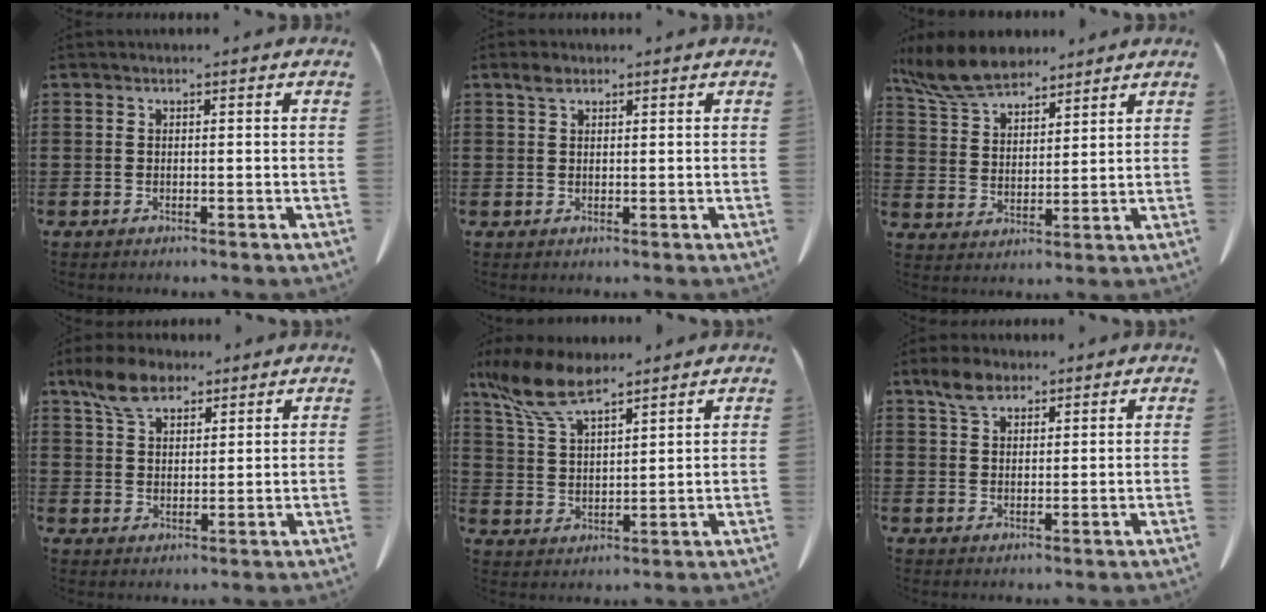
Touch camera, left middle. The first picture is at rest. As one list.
[{"total": 1.8, "force": [1.2, 1.0, 1.0], "torque": [-0.024, 0.002, 0.023]}, {"total": 8.2, "force": [7.2, 2.5, 3.0], "torque": [-0.087, -0.015, 0.139]}, {"total": 6.8, "force": [4.8, 3.4, 3.3], "torque": [-0.083, 0.002, 0.091]}, {"total": 9.4, "force": [7.0, 3.0, 5.6], "torque": [-0.142, -0.020, 0.128]}, {"total": 4.1, "force": [2.8, 2.2, 1.9], "torque": [-0.040, 0.005, 0.052]}]